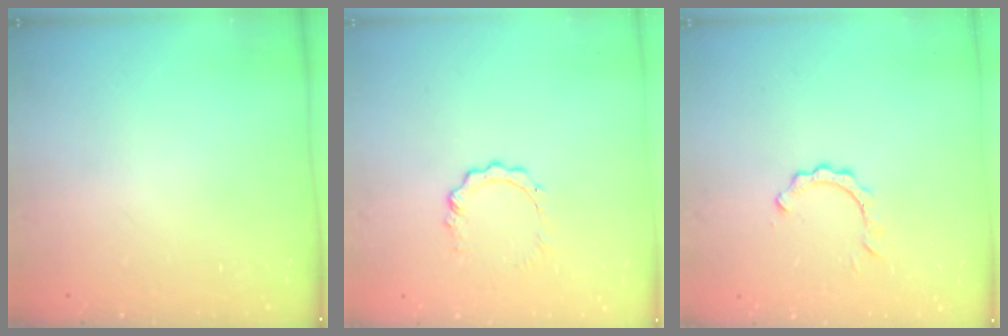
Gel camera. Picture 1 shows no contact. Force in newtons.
{"total": 3.9, "press": 3.9, "slide": 0.5}
{"total": 2.4, "press": 2.4, "slide": 0.3}